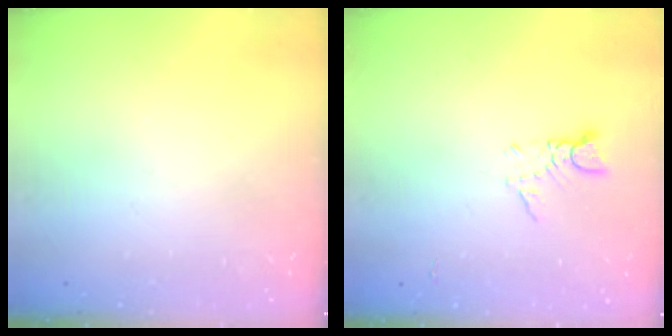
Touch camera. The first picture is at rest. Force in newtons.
{"total": 3.1, "press": 3.1, "slide": 0.3}